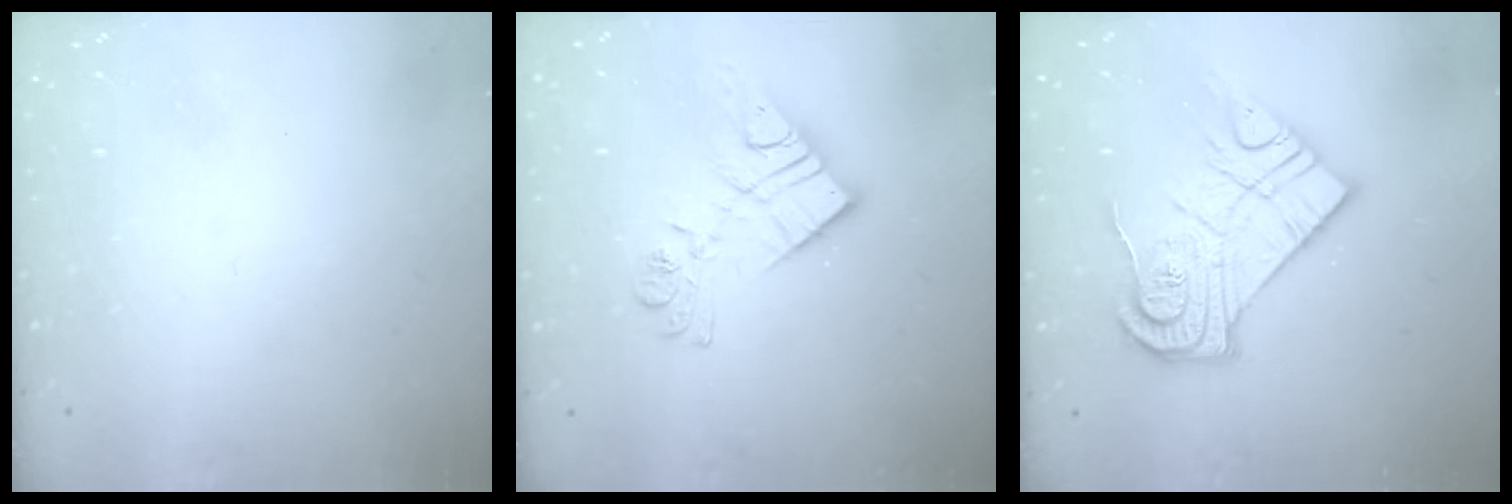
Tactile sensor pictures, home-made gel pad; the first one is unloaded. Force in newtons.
{"total": 13.1, "press": 13.1, "slide": 0.9}
{"total": 15.5, "press": 15.4, "slide": 1.2}